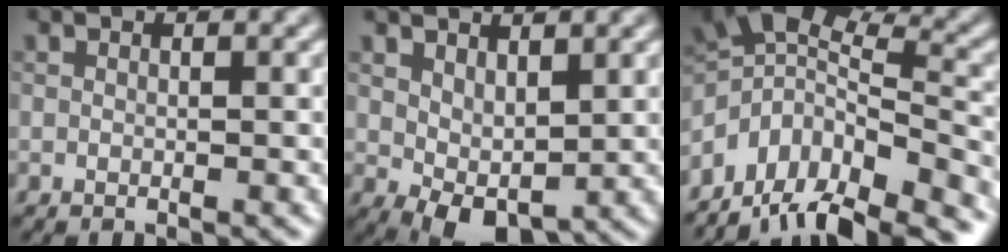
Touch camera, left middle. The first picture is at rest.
{"total": 3.7, "force": [1.1, 2.1, 2.8], "torque": [-0.057, -0.007, 0.023]}
{"total": 12.5, "force": [-8.4, 5.1, 7.7], "torque": [-0.151, 0.016, -0.136]}